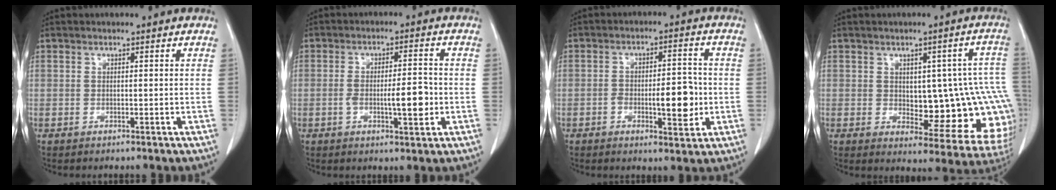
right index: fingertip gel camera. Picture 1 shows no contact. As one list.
[{"total": 6.3, "force": [-1.2, 1.5, 6.0], "torque": [-0.098, 0.001, -0.017]}, {"total": 7.7, "force": [-1.6, 2.6, 7.0], "torque": [-0.104, 0.007, -0.020]}, {"total": 14.9, "force": [-0.9, 5.7, 13.7], "torque": [-0.121, 0.023, 0.007]}]